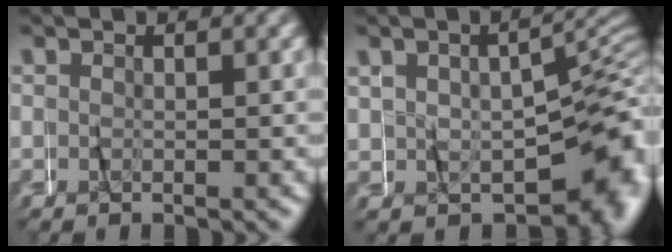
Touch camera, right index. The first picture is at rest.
{"total": 7.7, "force": [-2.9, 4.6, 5.5], "torque": [-0.057, -0.010, -0.032]}